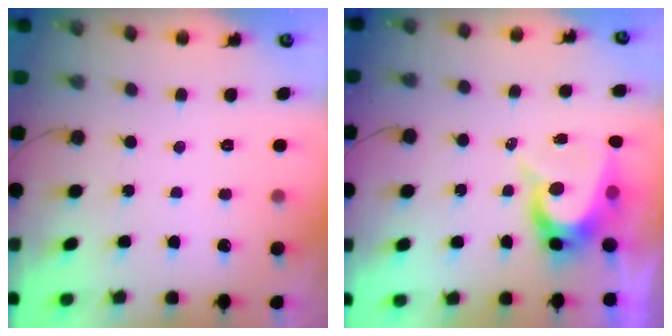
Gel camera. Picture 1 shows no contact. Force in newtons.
{"total": 7.7, "press": 7.7, "slide": 0.7}